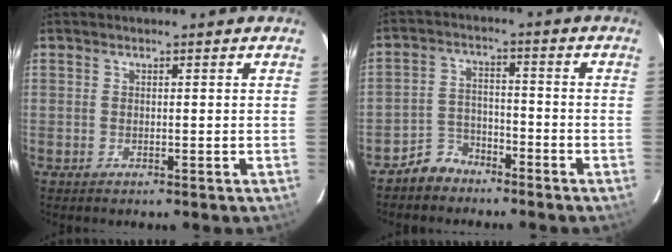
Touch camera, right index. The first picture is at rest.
{"total": 5.7, "force": [-4.6, 3.3, 0.7], "torque": [-0.025, 0.020, -0.082]}